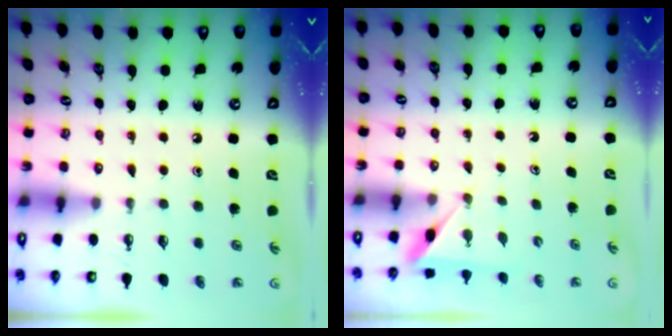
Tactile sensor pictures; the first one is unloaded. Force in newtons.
{"total": 2.5, "press": 2.5, "slide": 0.2}